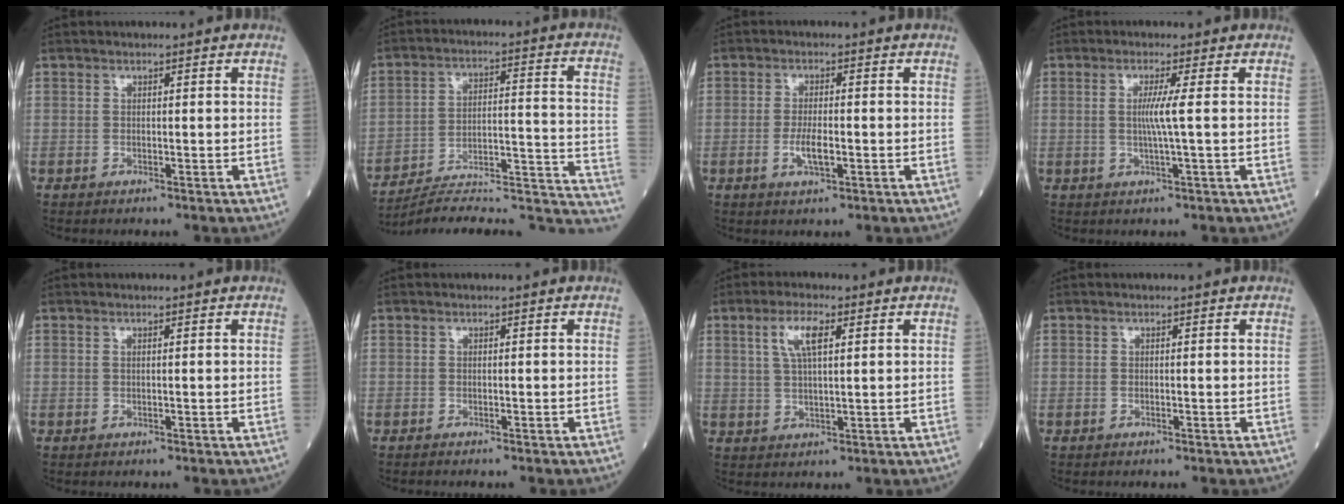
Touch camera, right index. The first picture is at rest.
{"total": 26.2, "force": [-24.3, 2.6, 9.4], "torque": [-0.065, 0.024, -0.334]}
{"total": 3.7, "force": [-1.0, 0.9, 3.4], "torque": [-0.067, -0.001, -0.016]}
{"total": 3.4, "force": [0.2, -0.9, 3.2], "torque": [-0.064, -0.006, 0.001]}
{"total": 0.0}
{"total": 0.7, "force": [-0.6, -0.1, 0.3], "torque": [-0.004, 0.000, -0.009]}
{"total": 5.3, "force": [2.1, 1.3, 4.7], "torque": [-0.098, 0.009, 0.043]}
{"total": 0.0}